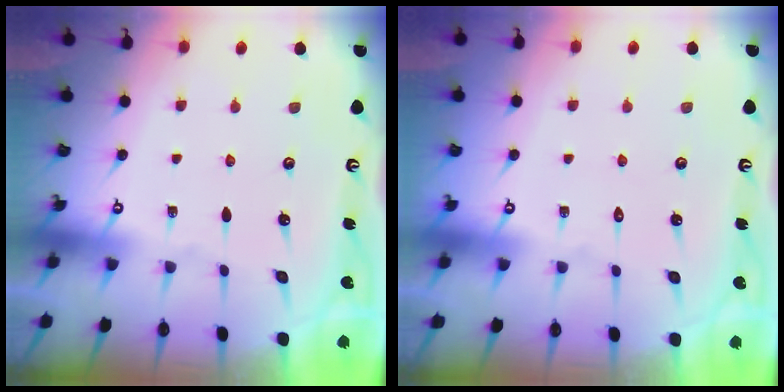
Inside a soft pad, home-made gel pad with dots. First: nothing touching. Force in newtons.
{"total": 1.7, "press": 1.6, "slide": 0.1}